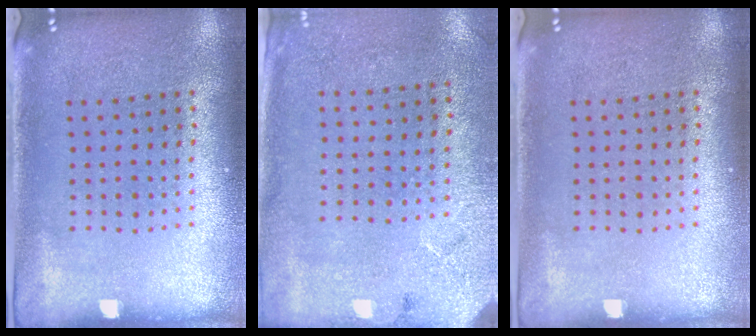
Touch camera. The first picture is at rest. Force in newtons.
{"total": 2.7, "press": 2.2, "slide": 1.6}
{"total": 0.0}